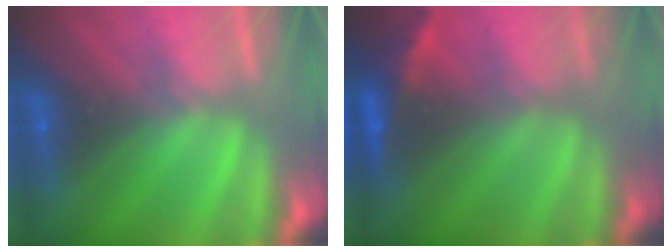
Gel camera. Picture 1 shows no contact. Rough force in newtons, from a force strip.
{"total": 2.3}